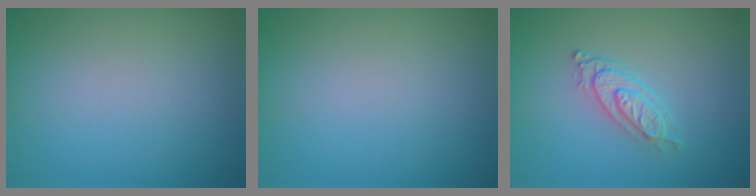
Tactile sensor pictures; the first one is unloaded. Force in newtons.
{"total": 0.0}
{"total": 2.7, "press": 2.1, "slide": 1.7}